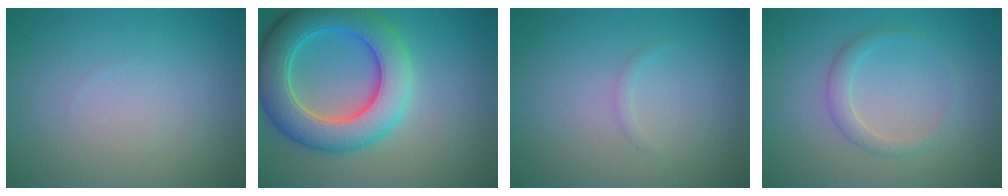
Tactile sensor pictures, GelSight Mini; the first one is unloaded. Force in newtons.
{"total": 8.4, "press": 8.4, "slide": 0.3}
{"total": 0.5, "press": 0.5, "slide": 0.0}
{"total": 1.7, "press": 1.7, "slide": 0.0}